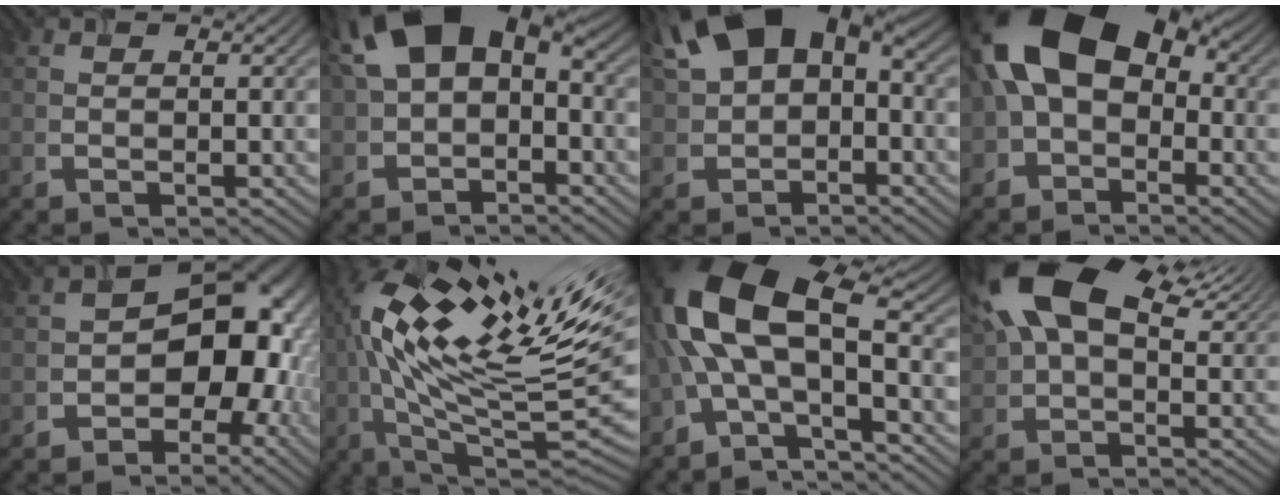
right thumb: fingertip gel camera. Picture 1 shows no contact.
{"total": 11.8, "force": [0.2, 8.2, 8.5], "torque": [-0.161, -0.007, 0.006]}
{"total": 11.5, "force": [1.4, 7.8, 8.2], "torque": [-0.150, 0.010, 0.023]}
{"total": 14.9, "force": [0.3, 10.1, 10.9], "torque": [-0.198, 0.003, 0.001]}
{"total": 11.7, "force": [-3.0, 8.2, 7.8], "torque": [-0.051, 0.004, -0.052]}
{"total": 19.8, "force": [5.0, 6.0, 18.2], "torque": [-0.323, 0.024, 0.097]}
{"total": 14.6, "force": [-1.3, 6.7, 12.9], "torque": [-0.266, 0.022, -0.033]}
{"total": 17.1, "force": [7.6, 9.1, 12.4], "torque": [-0.251, 0.043, 0.125]}